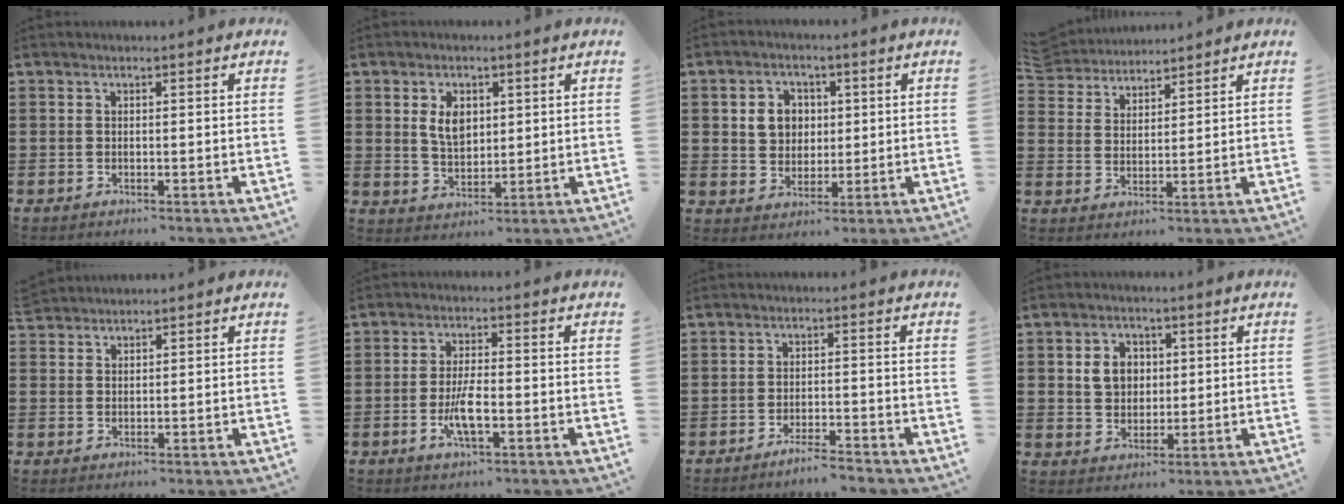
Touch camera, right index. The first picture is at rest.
{"total": 5.1, "force": [1.5, 3.2, 3.6], "torque": [-0.073, 0.009, 0.023]}
{"total": 5.3, "force": [1.0, 4.7, 2.2], "torque": [-0.055, 0.013, 0.014]}
{"total": 4.5, "force": [4.3, 1.2, -0.2], "torque": [-0.019, -0.014, 0.081]}
{"total": 2.0, "force": [2.0, 0.4, -0.3], "torque": [-0.001, 0.005, 0.040]}
{"total": 5.5, "force": [-1.8, 1.4, 5.0], "torque": [-0.103, -0.005, -0.036]}
{"total": 2.8, "force": [-2.7, 0.0, 0.9], "torque": [-0.017, 0.003, -0.052]}
{"total": 4.9, "force": [1.0, 4.1, 2.5], "torque": [-0.056, 0.011, 0.014]}